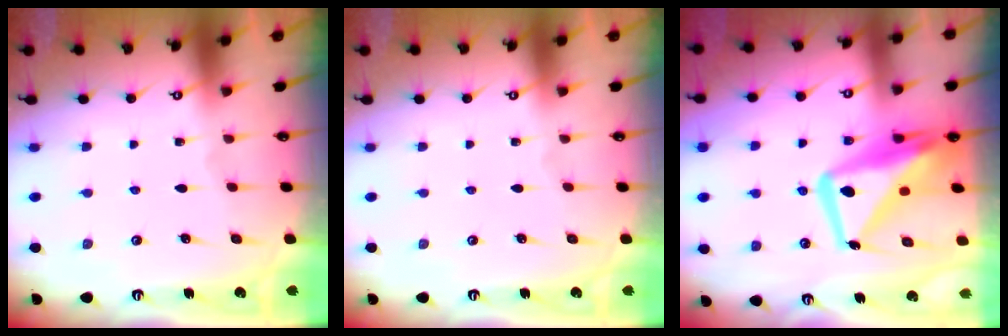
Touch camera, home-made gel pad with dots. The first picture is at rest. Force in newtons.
{"total": 0.0}
{"total": 15.7, "press": 15.6, "slide": 1.4}